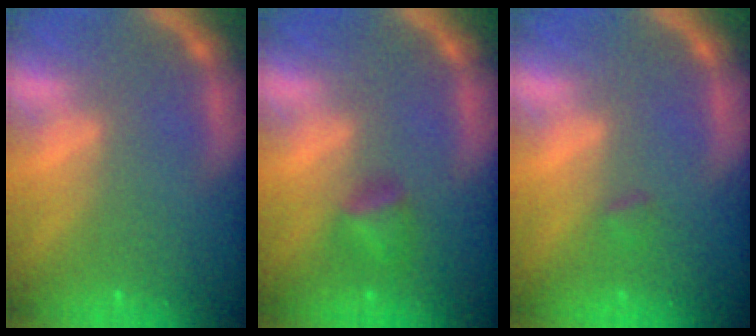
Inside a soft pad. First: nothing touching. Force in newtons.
{"total": 2.4}
{"total": 0.9}